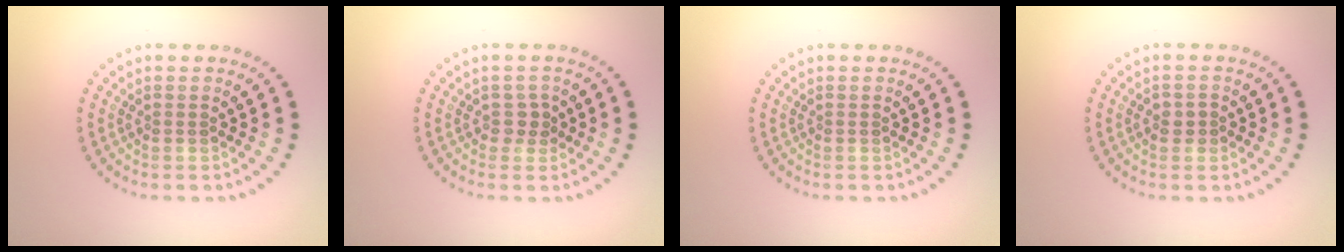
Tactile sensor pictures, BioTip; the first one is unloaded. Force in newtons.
{"total": 1.2, "press": 1.0, "slide": 0.7}
{"total": 0.0}
{"total": 1.3, "press": 1.3, "slide": 0.2}